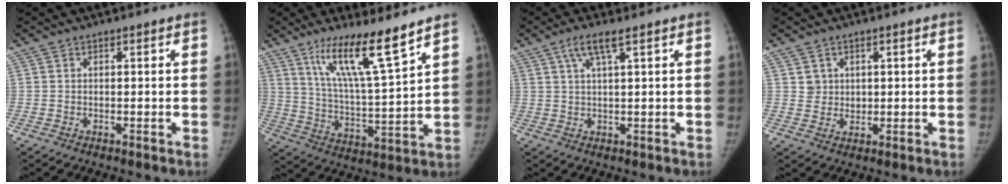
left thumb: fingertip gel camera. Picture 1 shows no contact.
{"total": 14.5, "force": [9.9, 1.2, 10.5], "torque": [-0.181, -0.065, 0.185]}
{"total": 4.2, "force": [2.2, 0.5, 3.6], "torque": [-0.082, 0.001, 0.050]}
{"total": 2.9, "force": [1.2, 2.6, 0.2], "torque": [0.018, -0.007, 0.022]}